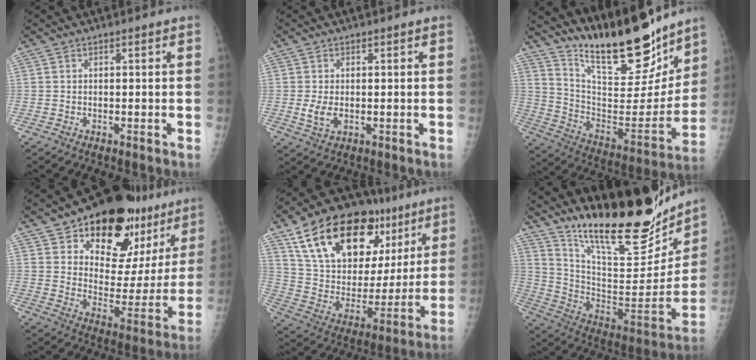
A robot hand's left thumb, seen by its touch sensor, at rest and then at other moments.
{"total": 3.6, "force": [-0.4, 2.2, 2.8], "torque": [-0.057, -0.007, -0.003]}
{"total": 23.3, "force": [18.6, 6.4, 12.5], "torque": [-0.154, -0.108, 0.312]}
{"total": 24.3, "force": [16.6, 13.0, 12.1], "torque": [-0.133, -0.074, 0.235]}
{"total": 29.0, "force": [15.3, 15.6, 19.1], "torque": [-0.269, -0.009, 0.262]}
{"total": 28.2, "force": [21.7, 7.7, 16.2], "torque": [-0.222, -0.106, 0.341]}